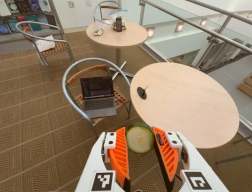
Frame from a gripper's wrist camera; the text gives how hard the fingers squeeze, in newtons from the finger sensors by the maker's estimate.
{"total": 8.6, "left": 7.9, "right": 9.2}